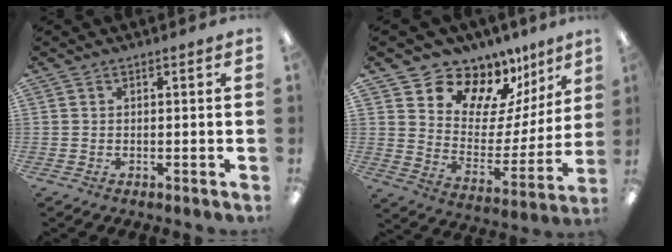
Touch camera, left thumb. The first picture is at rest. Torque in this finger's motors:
{"motor_torque": [0.11, 0.09, -0.13, -0.32, 0.00]}